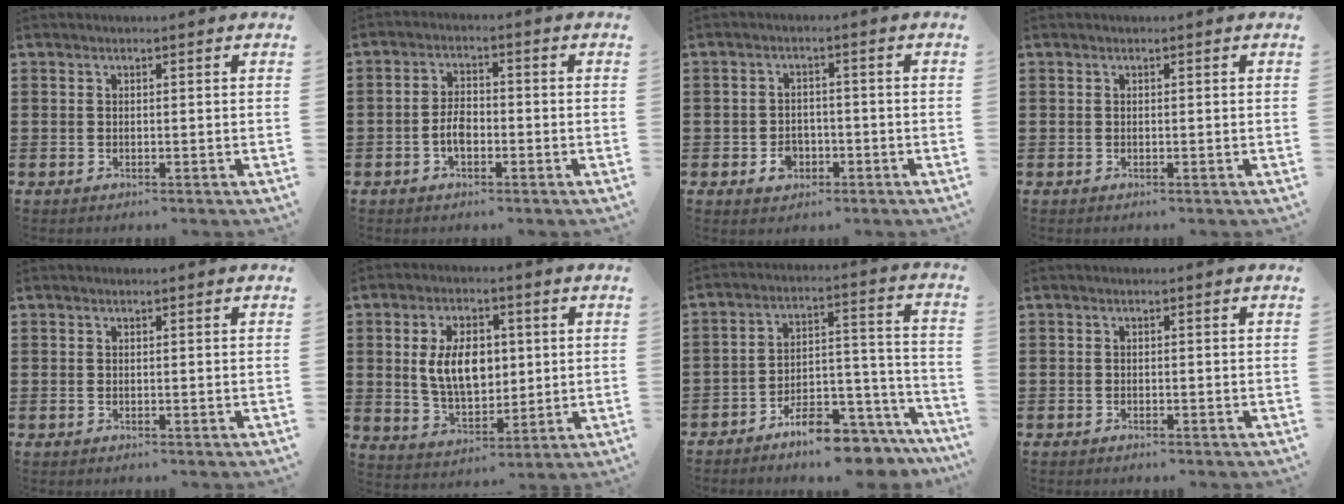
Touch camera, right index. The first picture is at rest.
{"total": 3.8, "force": [-1.3, 1.9, 3.0], "torque": [-0.070, 0.001, -0.028]}
{"total": 3.5, "force": [-1.6, 2.6, 1.8], "torque": [-0.037, 0.004, -0.030]}
{"total": 0.0}
{"total": 0.0}
{"total": 8.8, "force": [1.2, 5.4, 6.9], "torque": [-0.140, 0.005, 0.016]}
{"total": 8.7, "force": [-8.1, 1.6, 2.6], "torque": [-0.029, 0.031, -0.150]}
{"total": 0.8, "force": [-0.8, 0.1, 0.0], "torque": [-0.003, 0.000, -0.017]}